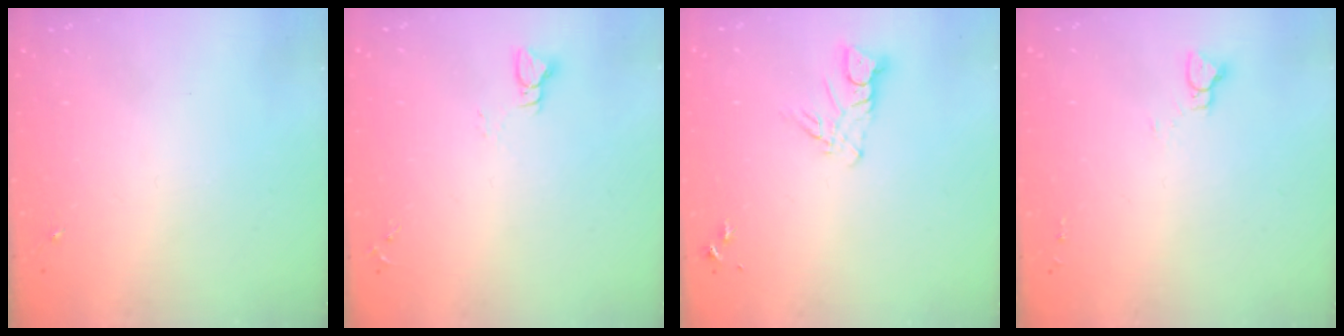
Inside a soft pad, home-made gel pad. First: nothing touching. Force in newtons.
{"total": 2.9, "press": 2.9, "slide": 0.3}
{"total": 7.0, "press": 7.0, "slide": 0.7}
{"total": 3.6, "press": 3.6, "slide": 0.3}